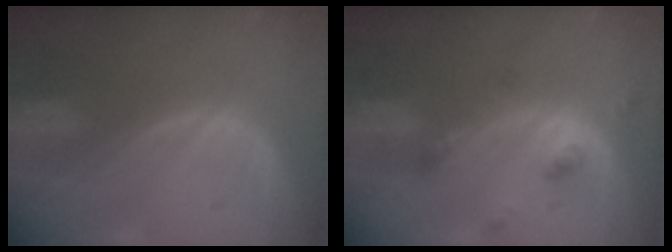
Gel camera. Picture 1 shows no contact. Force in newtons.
{"total": 4.5, "press": 4.2, "slide": 1.7}